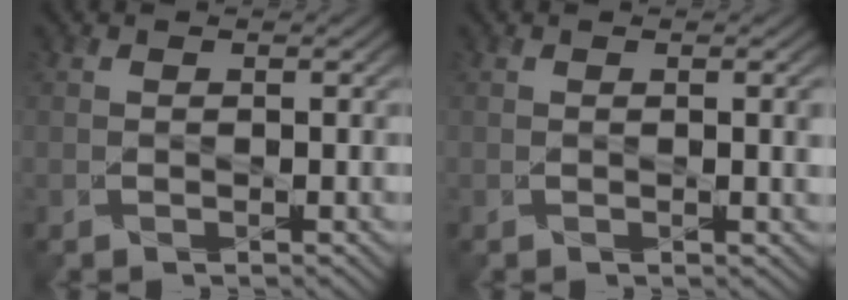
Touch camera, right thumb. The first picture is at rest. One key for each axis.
{"total": 1.6, "fx": 0.4, "fy": 0.2, "fz": 1.5, "tx": -0.023, "ty": 0.000, "tz": 0.007}